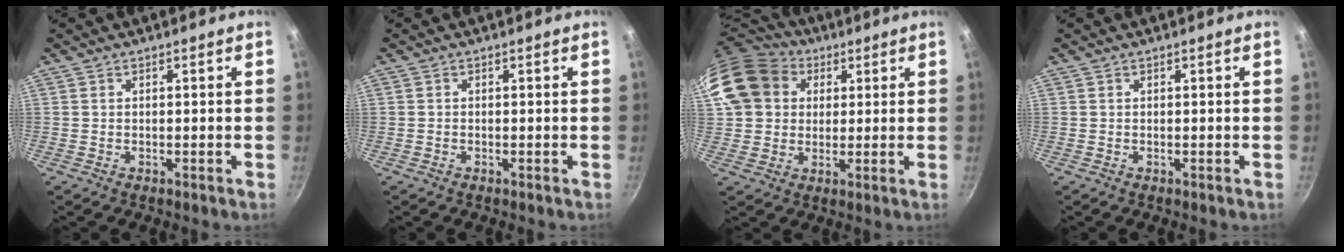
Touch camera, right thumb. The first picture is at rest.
{"total": 0.0}
{"total": 15.6, "force": [5.8, 12.8, 6.9], "torque": [-0.120, 0.015, 0.100]}
{"total": 0.0}